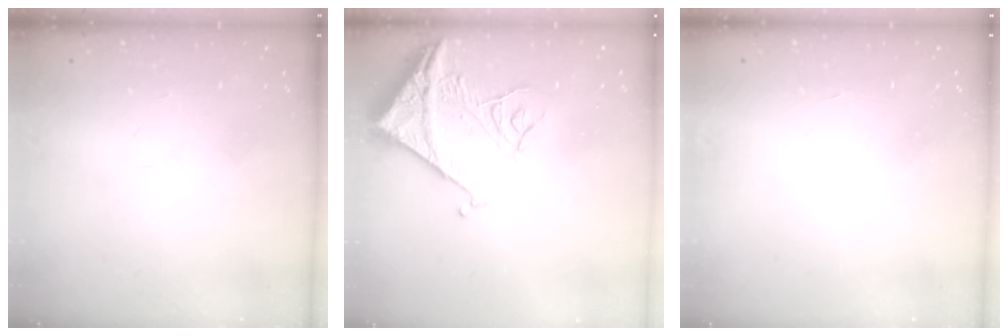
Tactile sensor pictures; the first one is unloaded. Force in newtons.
{"total": 14.2, "press": 14.2, "slide": 1.2}
{"total": 1.7, "press": 1.7, "slide": 0.1}